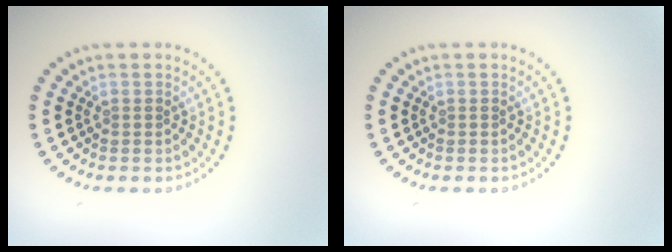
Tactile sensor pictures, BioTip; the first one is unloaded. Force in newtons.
{"total": 0.0}